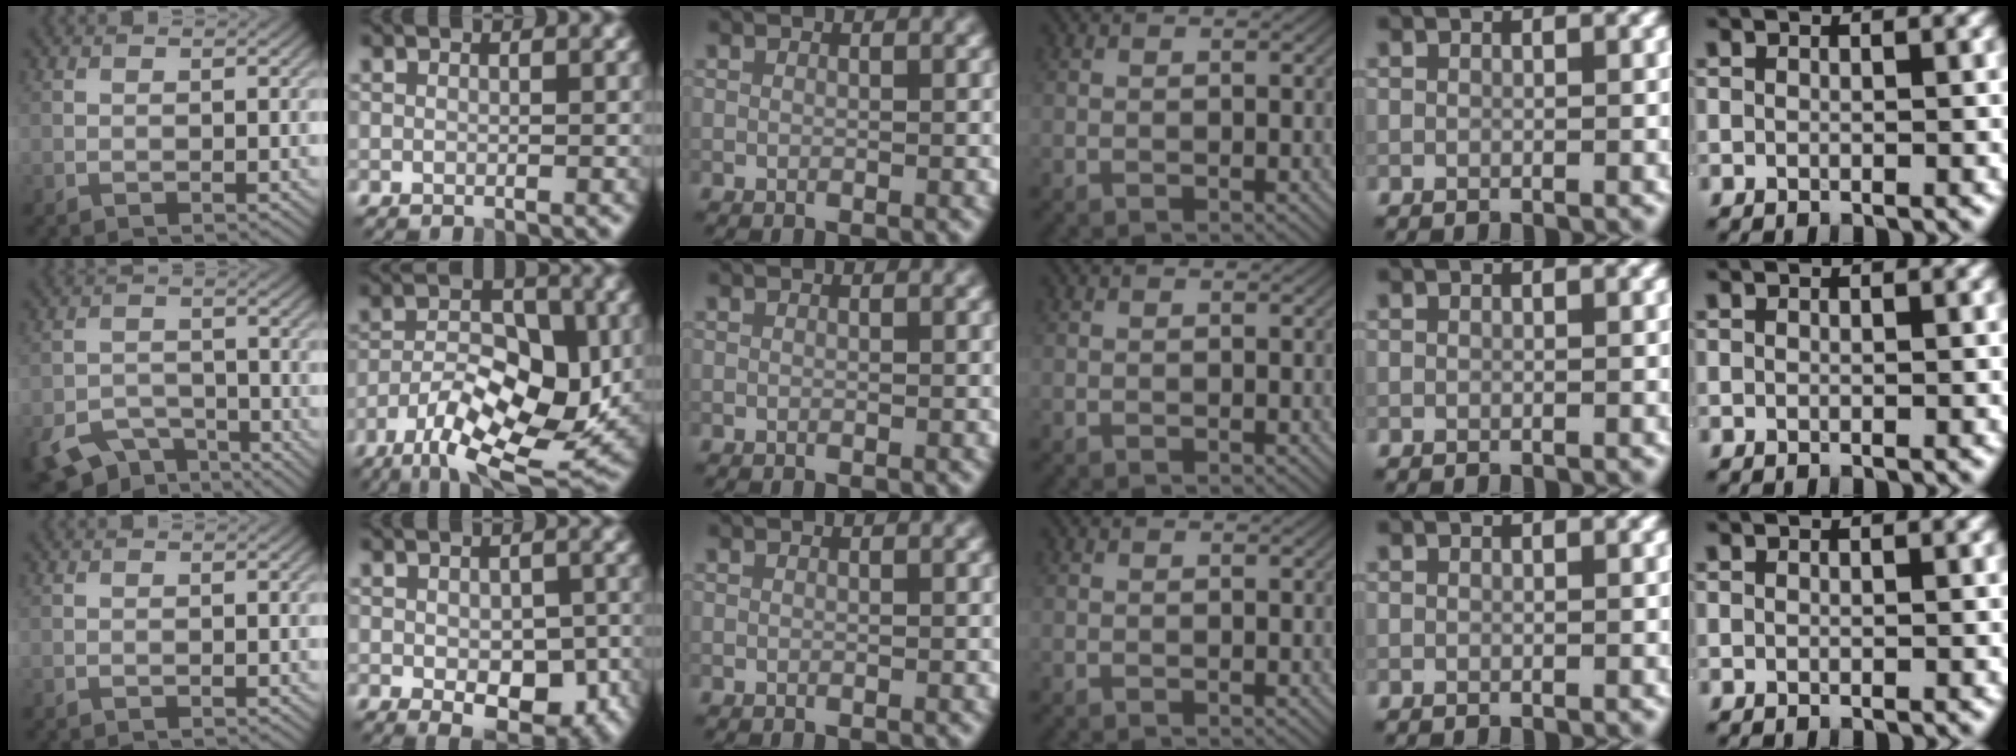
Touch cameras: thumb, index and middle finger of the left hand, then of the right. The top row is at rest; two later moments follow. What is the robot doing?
{"motion": "lift_and_place", "object": "calculator"}